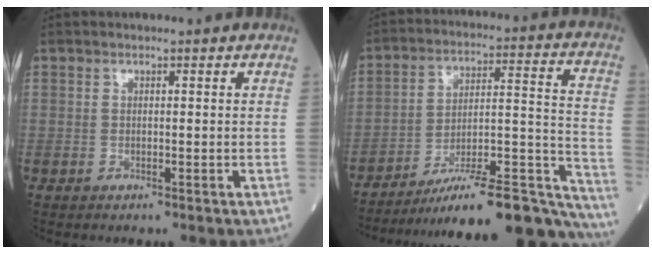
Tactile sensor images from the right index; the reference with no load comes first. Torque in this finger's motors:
{"motor_torque": [0.09, -0.93, 0.28, 0.08]}